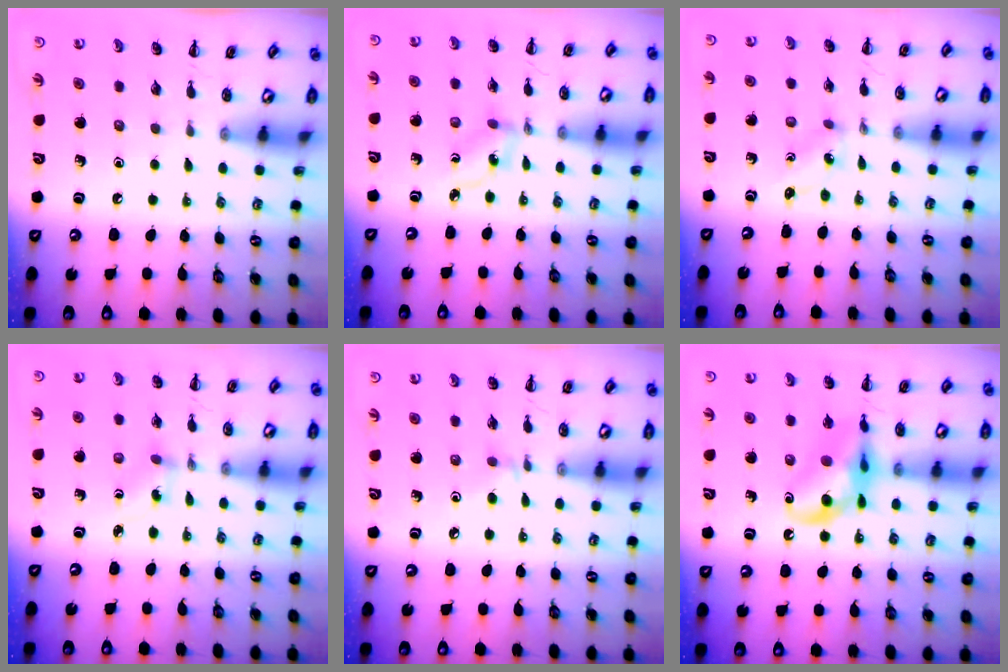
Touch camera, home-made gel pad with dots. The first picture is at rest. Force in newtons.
{"total": 1.8, "press": 1.7, "slide": 0.5}
{"total": 0.6, "press": 0.5, "slide": 0.3}
{"total": 1.9, "press": 1.7, "slide": 0.9}
{"total": 2.2, "press": 2.0, "slide": 0.8}
{"total": 12.6, "press": 12.4, "slide": 2.3}